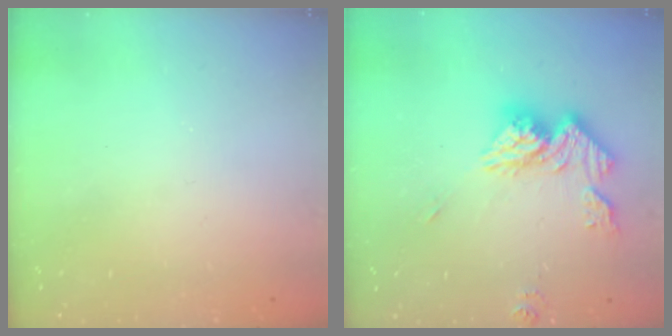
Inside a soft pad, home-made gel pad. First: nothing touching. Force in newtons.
{"total": 14.8, "press": 14.7, "slide": 1.6}